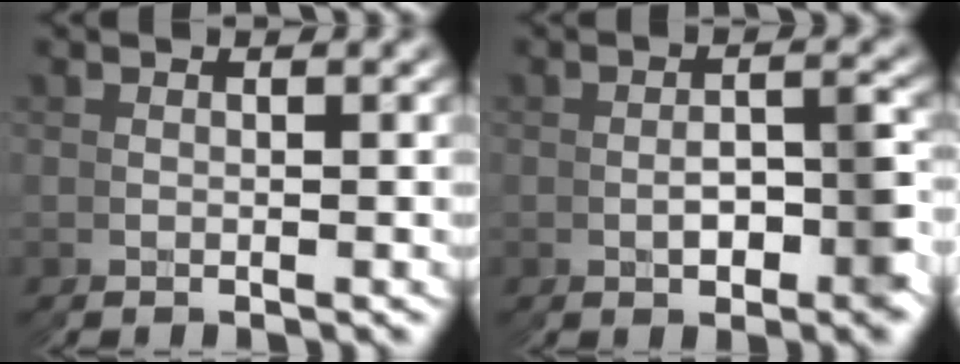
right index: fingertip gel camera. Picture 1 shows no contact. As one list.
[{"total": 4.1, "force": [-1.5, 1.7, 3.5], "torque": [-0.047, 0.003, -0.019]}]